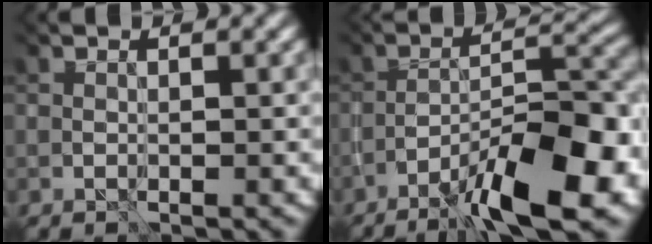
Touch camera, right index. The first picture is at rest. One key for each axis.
{"total": 8.9, "fx": -6.7, "fy": 0.7, "fz": 5.8, "tx": -0.101, "ty": 0.013, "tz": -0.096}